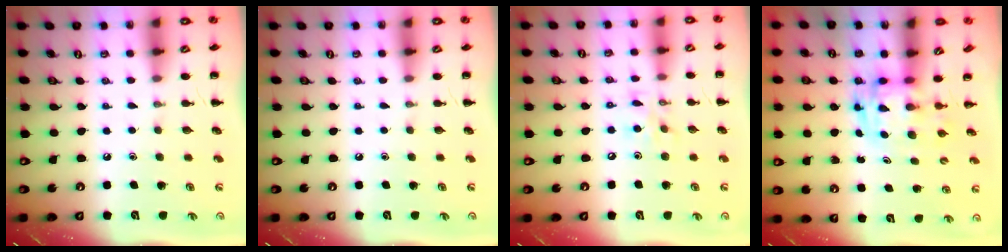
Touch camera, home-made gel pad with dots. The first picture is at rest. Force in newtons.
{"total": 0.0}
{"total": 8.5, "press": 8.5, "slide": 0.8}
{"total": 2.9, "press": 2.8, "slide": 0.5}